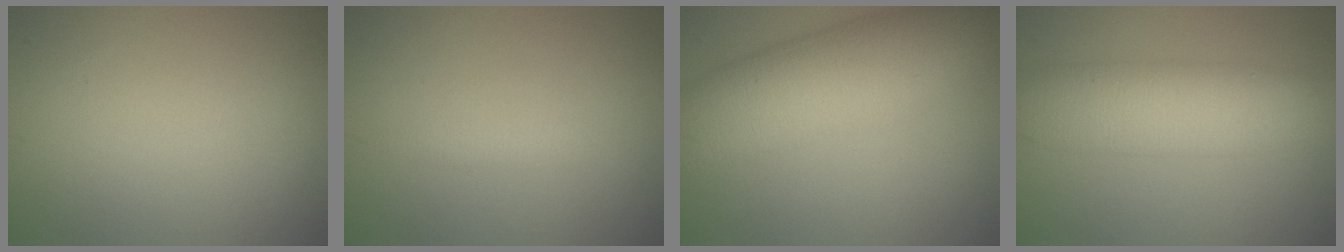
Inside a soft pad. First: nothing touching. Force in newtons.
{"total": 1.1, "press": 1.1, "slide": 0.1}
{"total": 9.4, "press": 9.4, "slide": 0.3}
{"total": 7.9, "press": 7.9, "slide": 0.2}